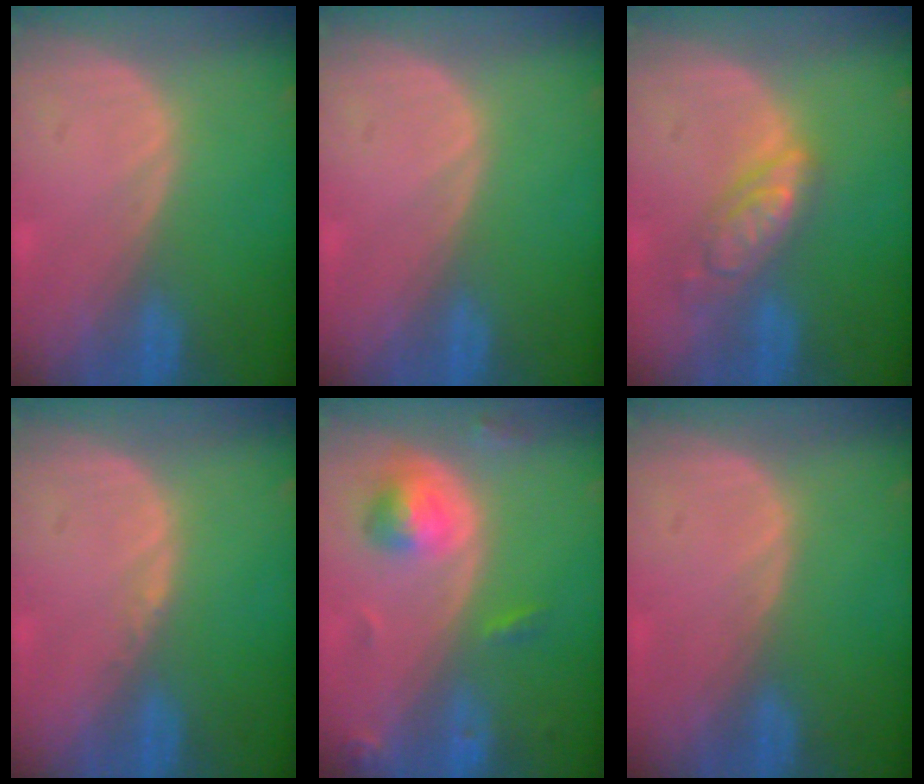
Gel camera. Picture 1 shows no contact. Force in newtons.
{"total": 0.0}
{"total": 6.1, "press": 5.3, "slide": 2.9}
{"total": 0.6, "press": 0.5, "slide": 0.4}
{"total": 5.2, "press": 4.9, "slide": 1.8}
{"total": 0.0}